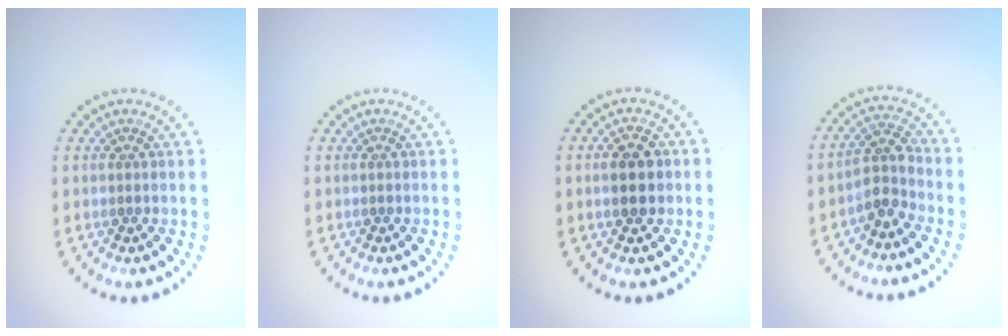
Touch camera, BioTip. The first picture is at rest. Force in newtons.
{"total": 0.0}
{"total": 3.6, "press": 3.6, "slide": 0.2}
{"total": 2.7, "press": 2.2, "slide": 1.6}